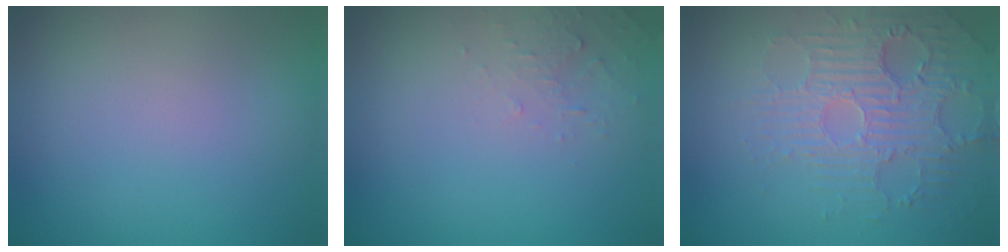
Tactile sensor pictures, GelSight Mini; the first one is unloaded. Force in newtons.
{"total": 1.4, "press": 1.4, "slide": 0.2}
{"total": 4.1, "press": 3.7, "slide": 1.8}